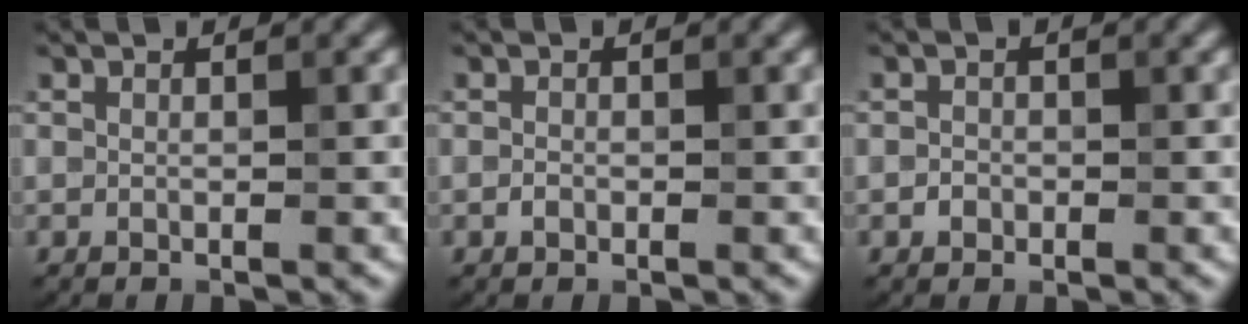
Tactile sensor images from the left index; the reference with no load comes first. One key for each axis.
{"total": 0.6, "fx": -0.3, "fy": 0.5, "fz": 0.3, "tx": -0.006, "ty": 0.000, "tz": -0.006}
{"total": 0.9, "fx": -0.4, "fy": 0.8, "fz": 0.2, "tx": -0.001, "ty": -0.001, "tz": -0.008}